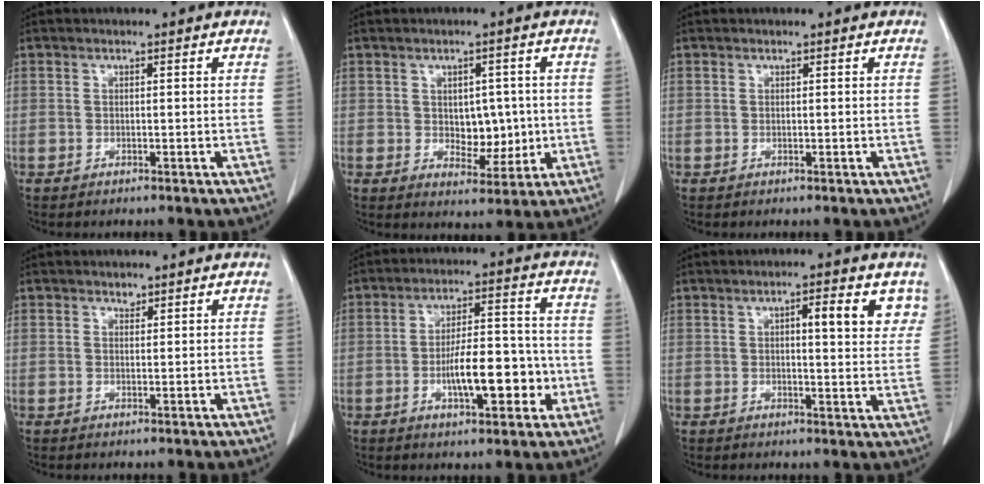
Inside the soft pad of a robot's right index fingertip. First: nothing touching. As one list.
[{"total": 6.6, "force": [0.1, 4.3, 5.0], "torque": [-0.067, 0.006, 0.017]}, {"total": 0.0}, {"total": 1.2, "force": [0.8, 0.8, 0.3], "torque": [-0.002, -0.001, 0.014]}, {"total": 11.1, "force": [-2.9, 3.8, 10.1], "torque": [-0.166, 0.020, -0.043]}, {"total": 7.6, "force": [3.3, 2.1, 6.5], "torque": [-0.086, 0.005, 0.042]}]